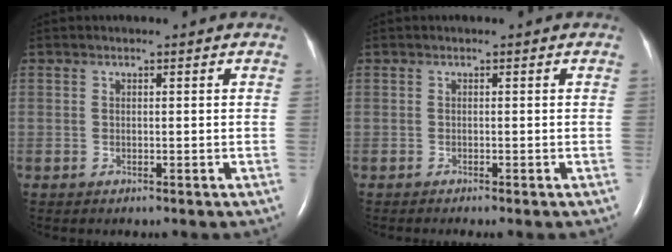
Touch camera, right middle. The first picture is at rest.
{"total": 1.0, "force": [-0.8, -0.2, 0.7], "torque": [-0.008, 0.002, -0.009]}